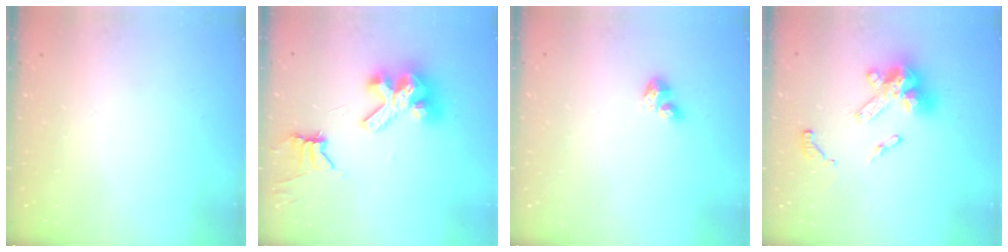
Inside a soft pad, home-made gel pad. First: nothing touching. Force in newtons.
{"total": 13.0, "press": 12.9, "slide": 1.6}
{"total": 3.9, "press": 3.9, "slide": 0.3}
{"total": 15.1, "press": 14.9, "slide": 2.4}